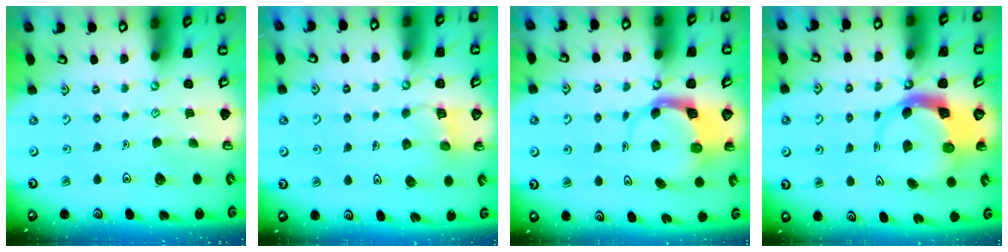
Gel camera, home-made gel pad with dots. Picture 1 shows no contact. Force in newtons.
{"total": 3.4, "press": 3.4, "slide": 0.2}
{"total": 3.7, "press": 3.7, "slide": 0.5}
{"total": 5.6, "press": 5.5, "slide": 0.6}